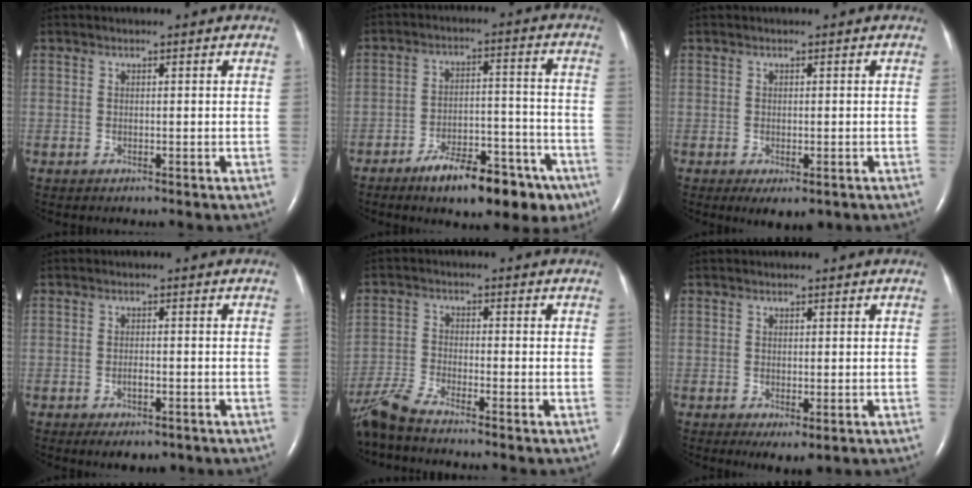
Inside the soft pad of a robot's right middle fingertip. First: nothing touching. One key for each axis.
{"total": 14.4, "fx": -9.7, "fy": 5.4, "fz": 9.2, "tx": -0.115, "ty": 0.027, "tz": -0.143}
{"total": 3.4, "fx": -1.7, "fy": 1.3, "fz": 2.6, "tx": -0.034, "ty": -0.006, "tz": -0.015}
{"total": 3.7, "fx": -2.0, "fy": 1.5, "fz": 2.8, "tx": -0.045, "ty": -0.003, "tz": -0.021}
{"total": 7.2, "fx": -6.5, "fy": -0.5, "fz": 3.2, "tx": -0.076, "ty": -0.020, "tz": -0.127}
{"total": 2.3, "fx": -0.5, "fy": 0.7, "fz": 2.1, "tx": -0.031, "ty": -0.008, "tz": 0.001}